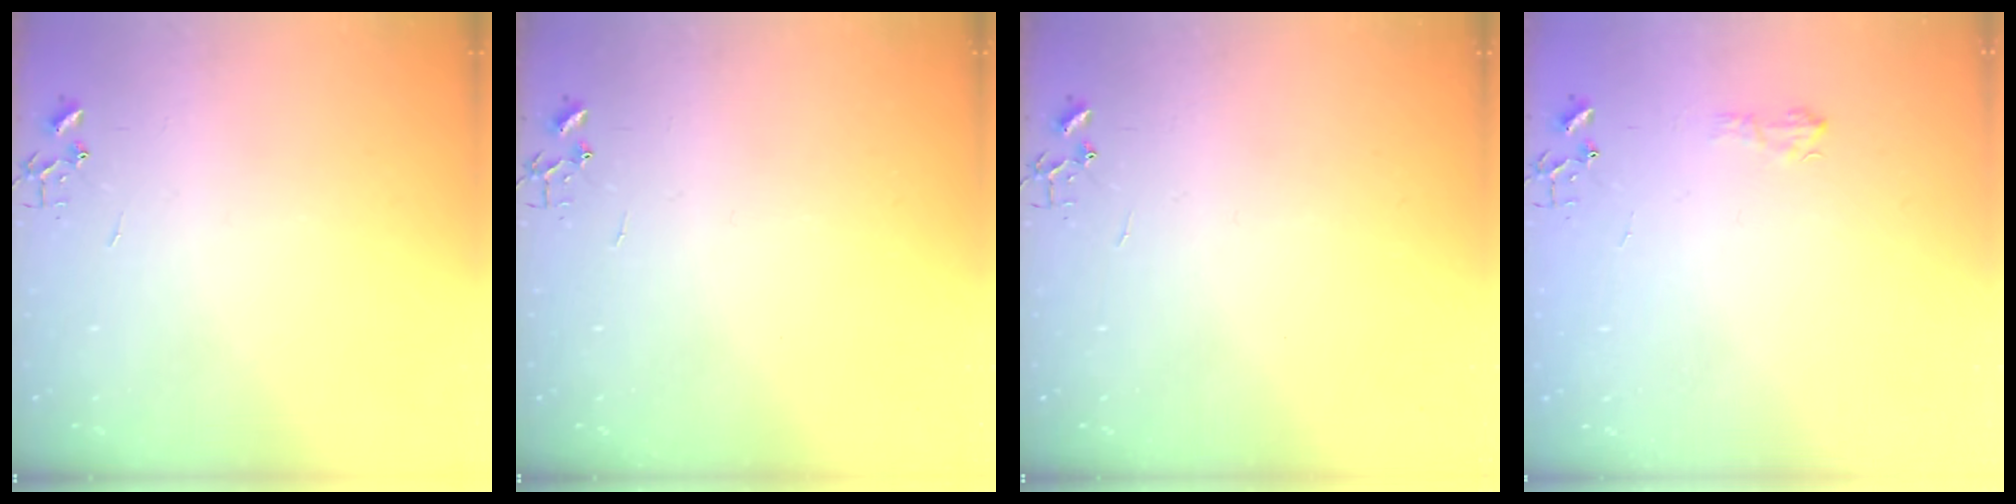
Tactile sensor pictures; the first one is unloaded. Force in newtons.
{"total": 0.0}
{"total": 0.0}
{"total": 5.9, "press": 5.8, "slide": 0.8}